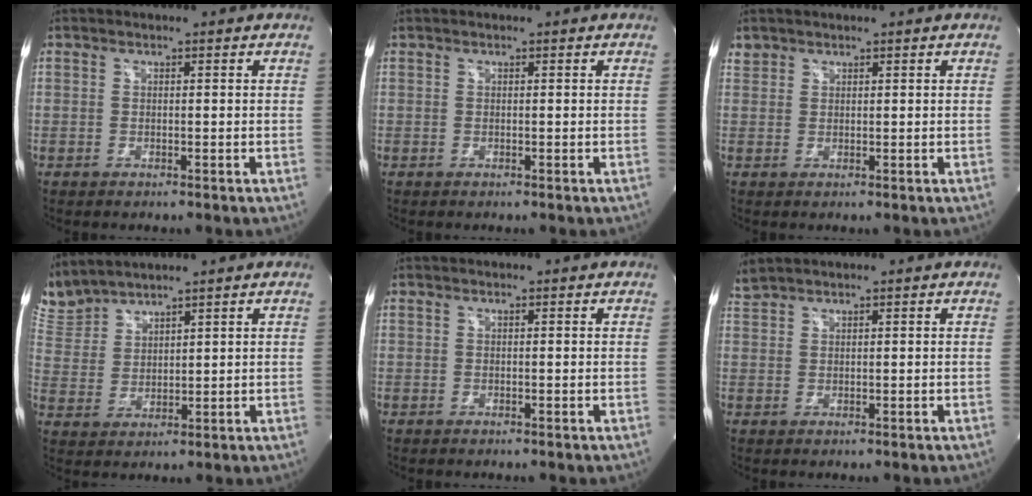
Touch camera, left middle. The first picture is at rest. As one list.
[{"total": 0.0}, {"total": 1.4, "force": [1.1, 0.8, -0.1], "torque": [0.007, 0.007, 0.019]}, {"total": 6.8, "force": [6.8, 0.7, 0.5], "torque": [-0.035, 0.017, 0.151]}, {"total": 0.0}, {"total": 1.9, "force": [1.9, -0.1, 0.4], "torque": [-0.015, 0.019, 0.045]}]